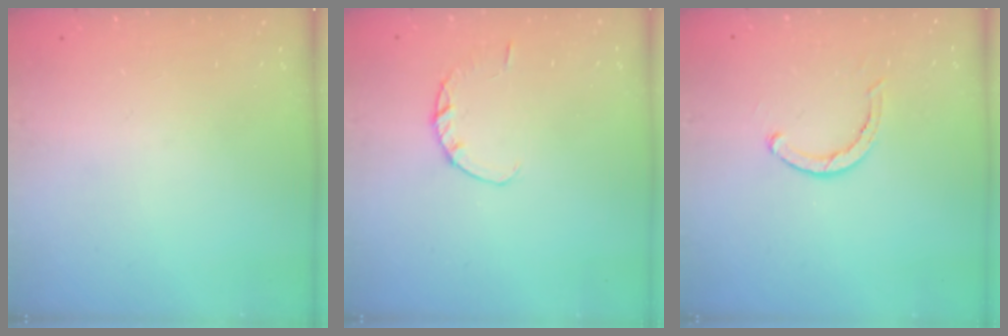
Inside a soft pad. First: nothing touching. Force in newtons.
{"total": 1.8, "press": 1.8, "slide": 0.3}
{"total": 2.8, "press": 2.8, "slide": 0.2}